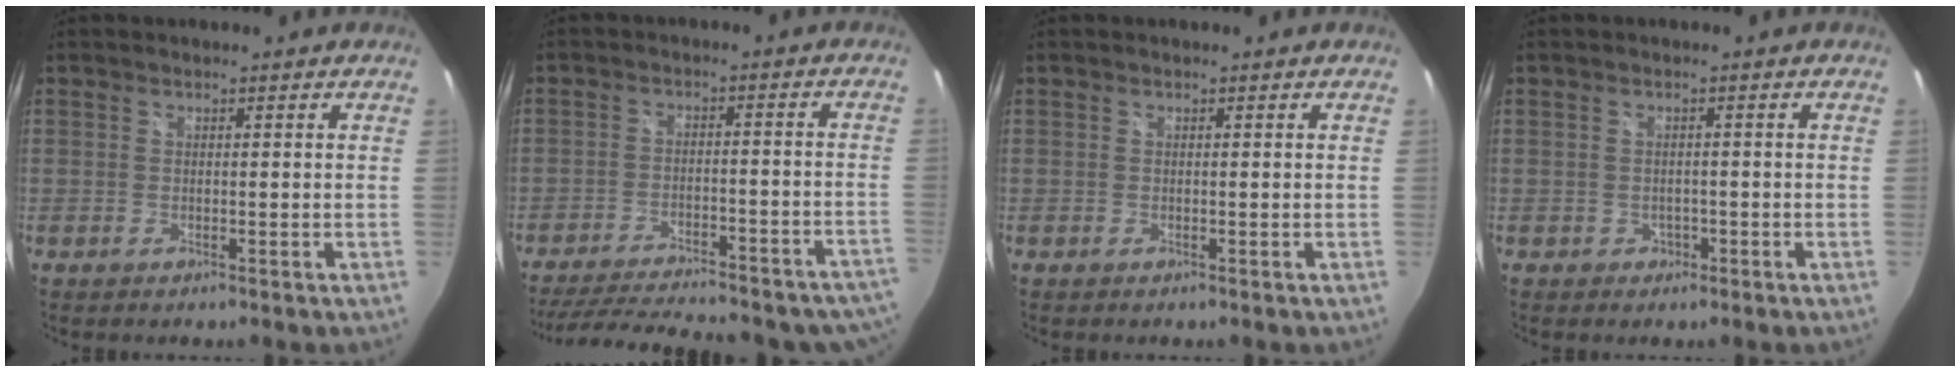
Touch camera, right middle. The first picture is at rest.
{"total": 26.0, "force": [-21.9, 7.7, 11.6], "torque": [-0.207, -0.019, -0.278]}
{"total": 0.0}
{"total": 1.8, "force": [-0.8, 1.6, 0.3], "torque": [-0.006, 0.000, -0.007]}